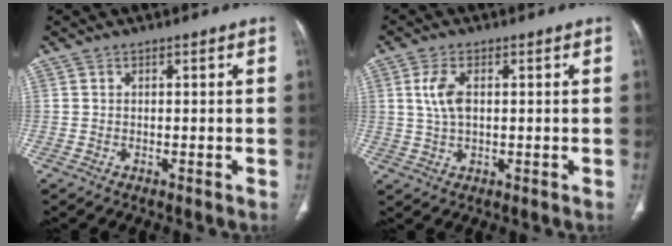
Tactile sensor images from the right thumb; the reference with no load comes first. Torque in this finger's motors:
{"motor_torque": [-0.33, 0.06, 0.76, 0.10, 0.04]}